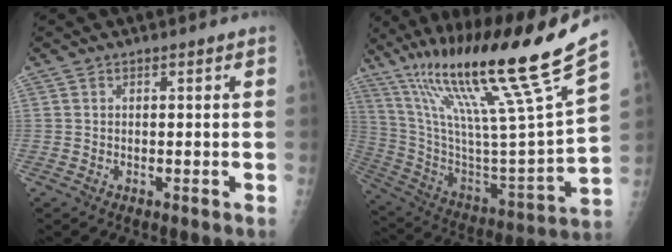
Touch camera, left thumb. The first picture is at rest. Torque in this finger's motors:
{"motor_torque": [1.29, -0.20, 1.92, -0.84, 0.57]}